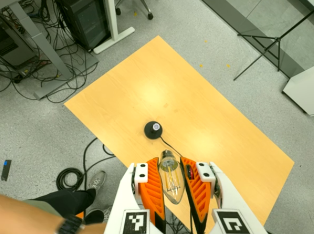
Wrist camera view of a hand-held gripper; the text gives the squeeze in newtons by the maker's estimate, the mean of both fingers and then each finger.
{"total": 21.2, "left": 22.7, "right": 19.6}